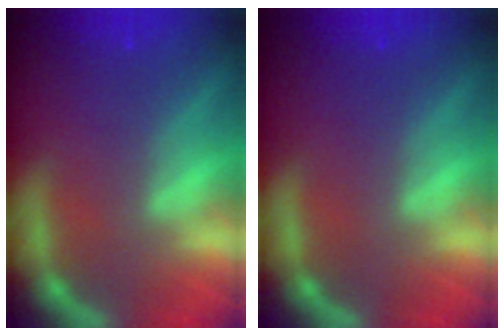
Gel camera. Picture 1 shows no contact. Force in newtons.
{"total": 0.0}